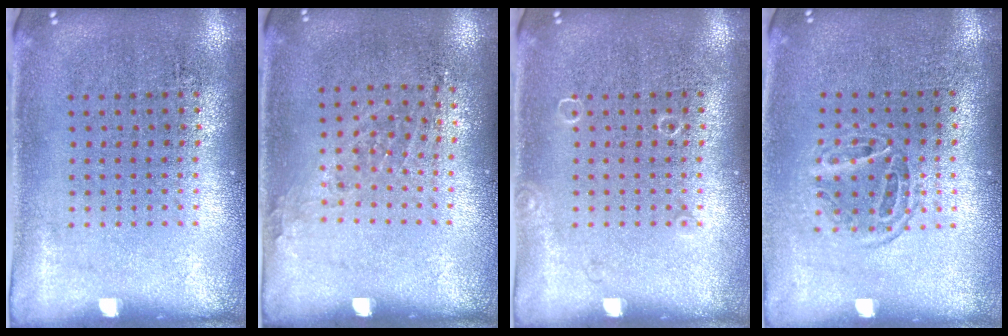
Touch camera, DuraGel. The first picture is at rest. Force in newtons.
{"total": 1.0, "press": 0.8, "slide": 0.6}
{"total": 0.5, "press": 0.5, "slide": 0.1}
{"total": 1.2, "press": 1.0, "slide": 0.5}